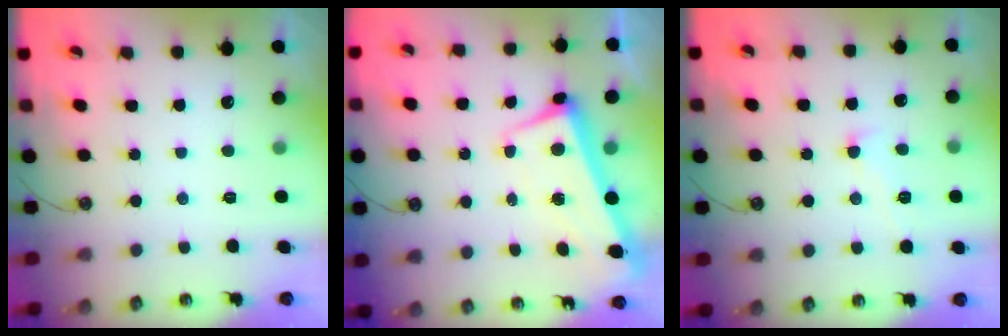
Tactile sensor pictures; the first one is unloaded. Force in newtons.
{"total": 1.3, "press": 0.3, "slide": 1.3}
{"total": 2.3, "press": 2.2, "slide": 0.8}